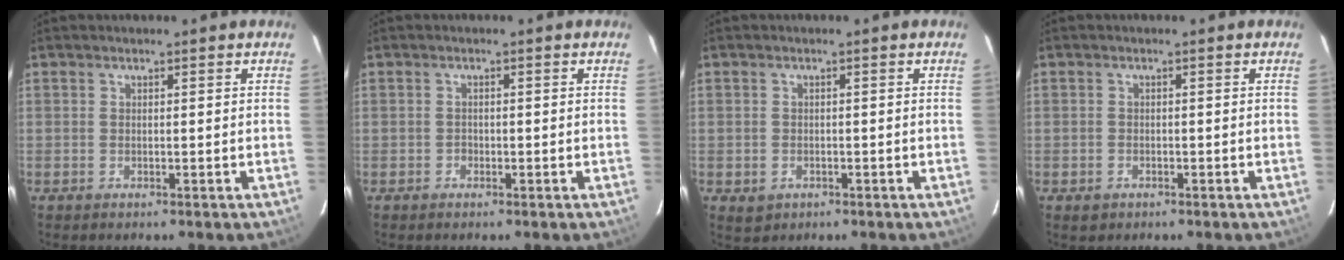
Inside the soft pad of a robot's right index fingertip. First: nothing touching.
{"total": 0.9, "force": [-0.6, 0.7, 0.0], "torque": [0.001, 0.005, -0.010]}
{"total": 2.7, "force": [-0.9, 2.3, 1.0], "torque": [-0.022, -0.002, -0.007]}
{"total": 1.9, "force": [-1.0, 1.5, 0.5], "torque": [-0.012, 0.000, -0.011]}